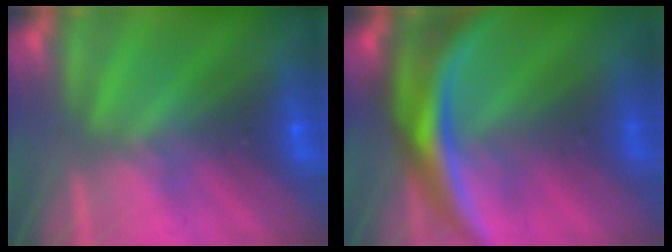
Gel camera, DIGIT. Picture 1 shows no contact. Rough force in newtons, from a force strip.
{"total": 10.7}